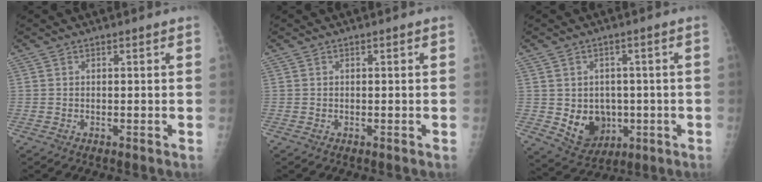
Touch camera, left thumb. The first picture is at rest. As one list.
[{"total": 0.0}, {"total": 9.2, "force": [-1.4, 7.6, 5.1], "torque": [-0.044, 0.001, -0.002]}]